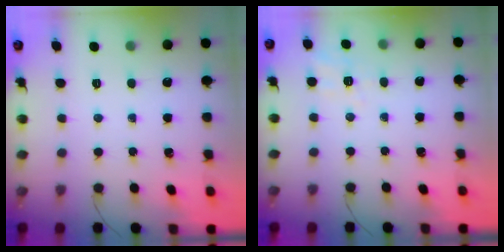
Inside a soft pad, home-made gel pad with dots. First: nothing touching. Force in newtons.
{"total": 2.4, "press": 1.0, "slide": 2.2}